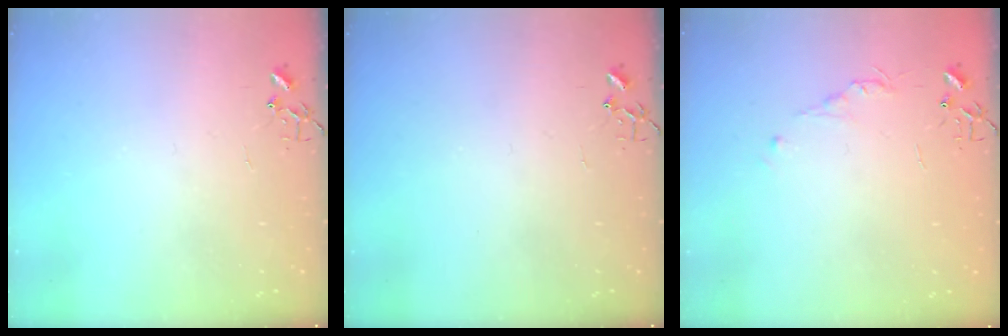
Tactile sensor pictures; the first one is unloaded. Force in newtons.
{"total": 0.0}
{"total": 4.4, "press": 4.3, "slide": 0.6}